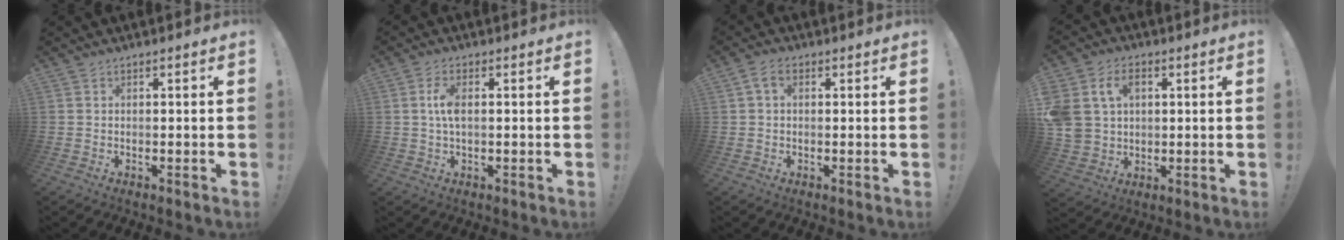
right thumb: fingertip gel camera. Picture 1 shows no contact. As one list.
[{"total": 5.0, "force": [0.5, 2.0, 4.5], "torque": [-0.090, -0.002, 0.004]}, {"total": 3.7, "force": [0.9, 2.5, 2.6], "torque": [-0.044, 0.006, 0.018]}, {"total": 11.2, "force": [3.7, 8.6, 6.0], "torque": [-0.132, -0.011, 0.072]}]